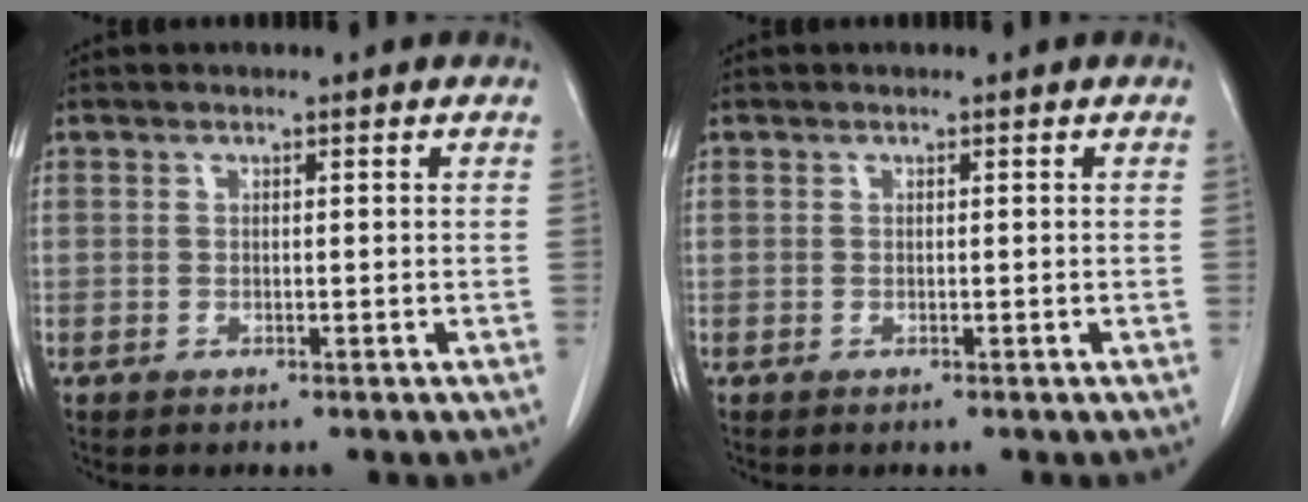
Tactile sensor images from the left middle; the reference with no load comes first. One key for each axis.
{"total": 0.0}